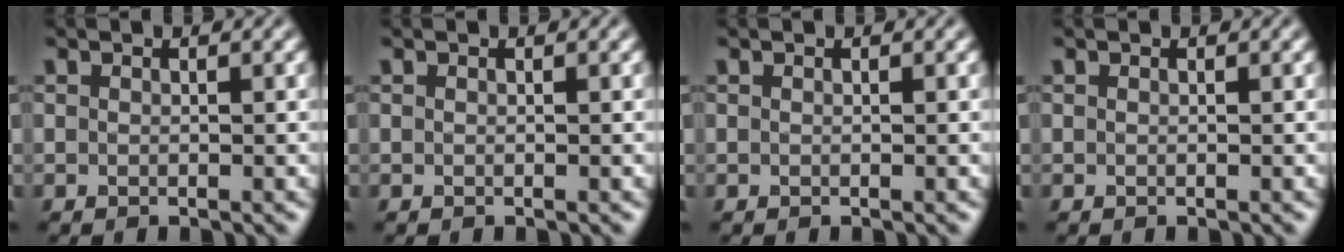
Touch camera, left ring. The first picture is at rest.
{"total": 0.0}
{"total": 0.0}
{"total": 0.0}